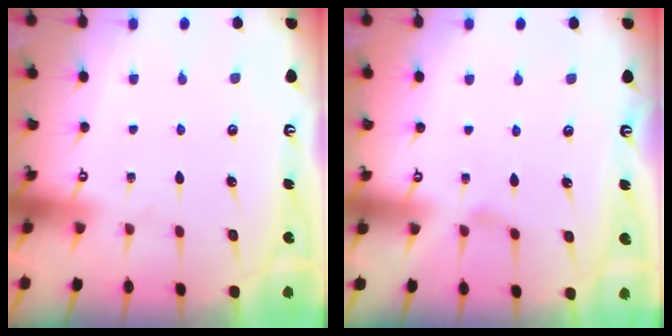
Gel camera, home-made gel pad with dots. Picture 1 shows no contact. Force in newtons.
{"total": 0.0}